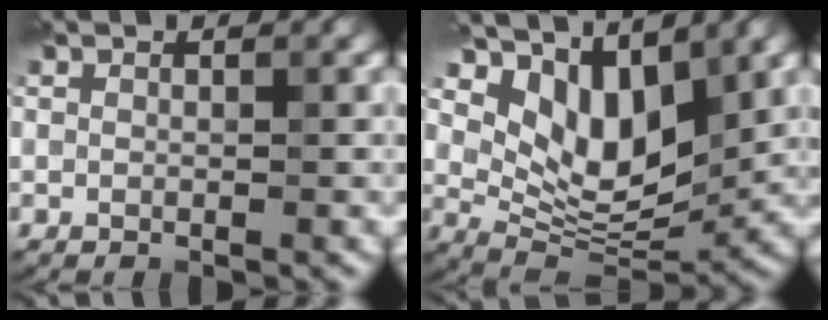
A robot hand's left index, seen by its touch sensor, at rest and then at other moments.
{"total": 7.4, "force": [4.2, 3.9, 4.7], "torque": [-0.086, -0.016, 0.075]}